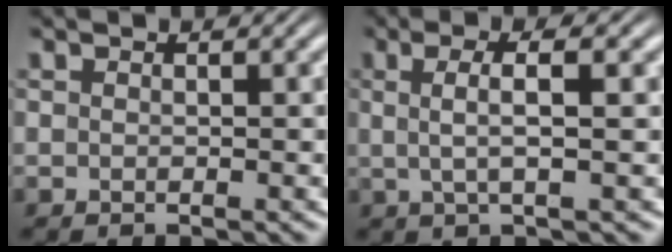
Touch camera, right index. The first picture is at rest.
{"total": 3.5, "force": [1.1, 0.4, 3.3], "torque": [-0.057, 0.007, 0.020]}